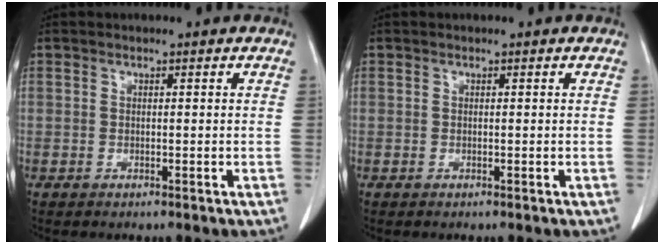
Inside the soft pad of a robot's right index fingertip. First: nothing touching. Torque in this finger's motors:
{"motor_torque": [0.00, 0.00, 0.01, 0.00]}